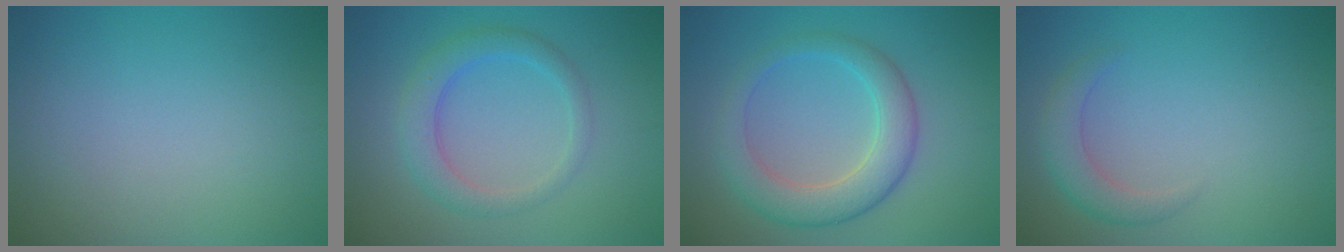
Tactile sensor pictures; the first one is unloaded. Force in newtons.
{"total": 3.4, "press": 3.4, "slide": 0.1}
{"total": 5.1, "press": 5.0, "slide": 0.4}
{"total": 2.4, "press": 2.4, "slide": 0.1}